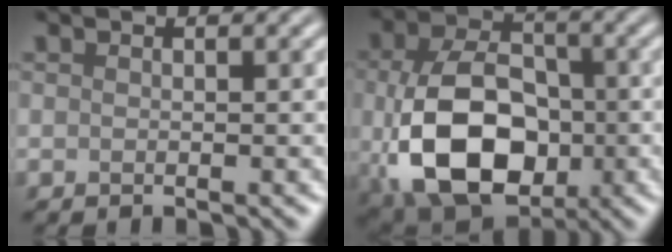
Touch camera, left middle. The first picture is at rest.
{"total": 12.2, "force": [-2.1, 8.3, 8.7], "torque": [-0.178, -0.025, -0.035]}